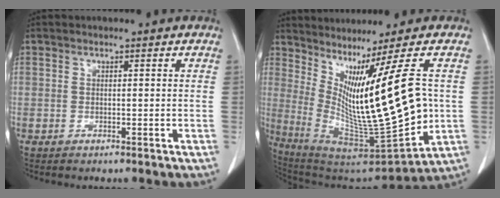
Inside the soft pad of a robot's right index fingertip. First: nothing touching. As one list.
[{"total": 16.9, "force": [2.6, 0.6, 16.7], "torque": [-0.286, -0.027, 0.061]}]